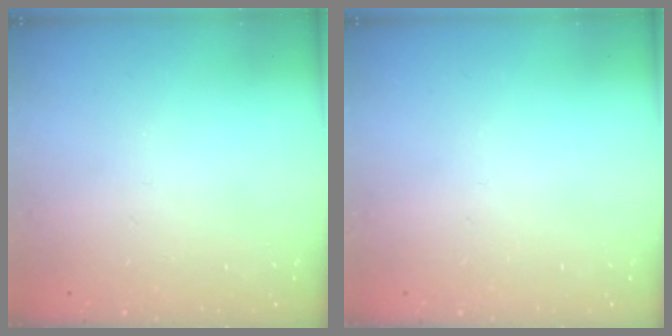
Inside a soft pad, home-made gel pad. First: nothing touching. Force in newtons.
{"total": 0.0}